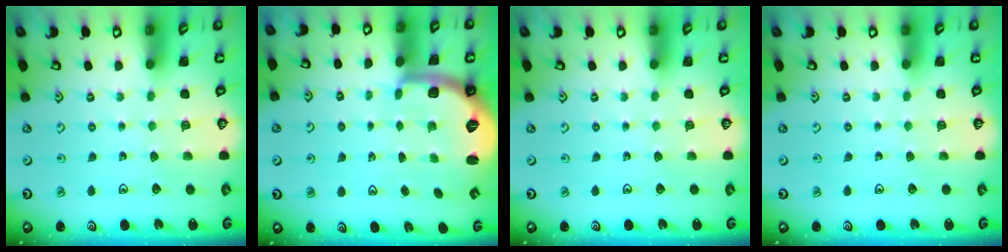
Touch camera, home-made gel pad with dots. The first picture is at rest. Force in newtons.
{"total": 1.9, "press": 1.8, "slide": 0.5}
{"total": 0.0}
{"total": 0.0}